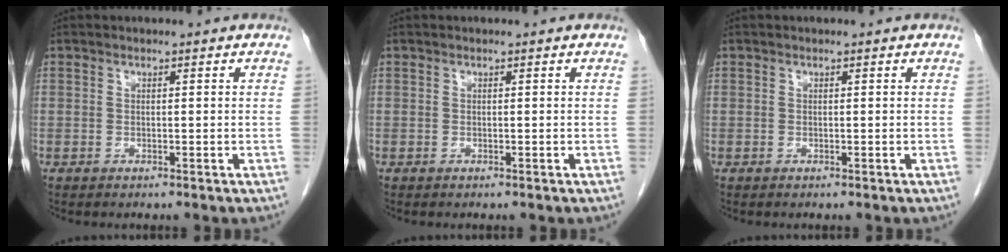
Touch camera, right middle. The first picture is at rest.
{"total": 0.0}
{"total": 0.0}